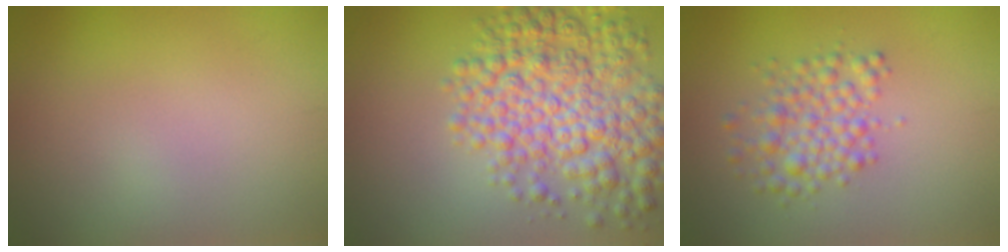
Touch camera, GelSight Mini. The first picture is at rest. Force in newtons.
{"total": 7.9, "press": 7.9, "slide": 0.2}
{"total": 3.3, "press": 3.3, "slide": 0.0}